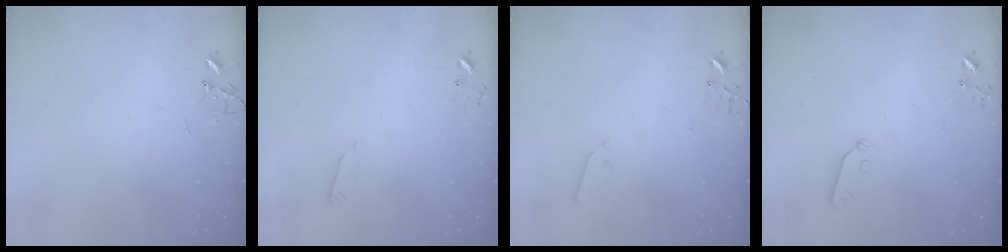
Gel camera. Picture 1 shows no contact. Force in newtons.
{"total": 2.4, "press": 2.4, "slide": 0.4}
{"total": 2.8, "press": 2.7, "slide": 0.4}
{"total": 4.3, "press": 4.3, "slide": 0.3}